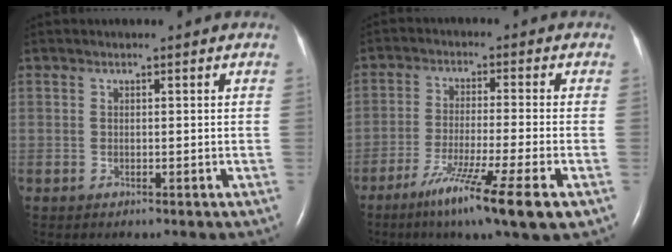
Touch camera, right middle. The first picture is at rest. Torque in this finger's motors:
{"motor_torque": [1.19, -0.95, 0.22, 0.08]}